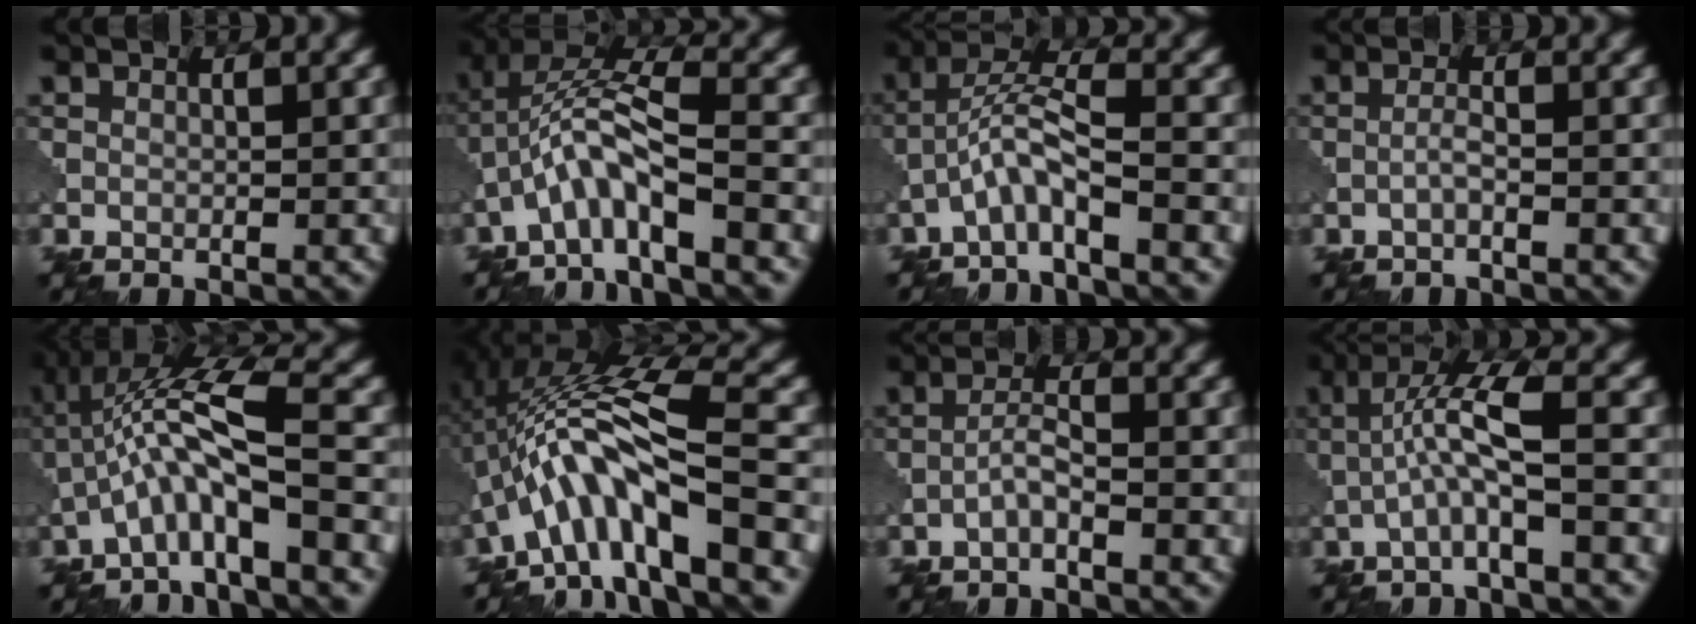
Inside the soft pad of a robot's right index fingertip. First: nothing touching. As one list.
[{"total": 5.9, "force": [-2.9, 1.2, 5.0], "torque": [-0.102, 0.018, -0.065]}, {"total": 4.2, "force": [-2.3, 0.5, 3.4], "torque": [-0.068, 0.018, -0.054]}, {"total": 1.1, "force": [-0.6, 0.0, 1.0], "torque": [-0.019, 0.005, -0.014]}, {"total": 7.1, "force": [-2.1, 1.1, 6.7], "torque": [-0.130, 0.025, -0.048]}, {"total": 9.8, "force": [-3.2, 2.0, 9.0], "torque": [-0.148, 0.025, -0.059]}, {"total": 1.8, "force": [-1.1, 0.2, 1.4], "torque": [-0.029, 0.009, -0.028]}, {"total": 4.8, "force": [-0.8, 0.7, 4.7], "torque": [-0.095, 0.023, -0.023]}]